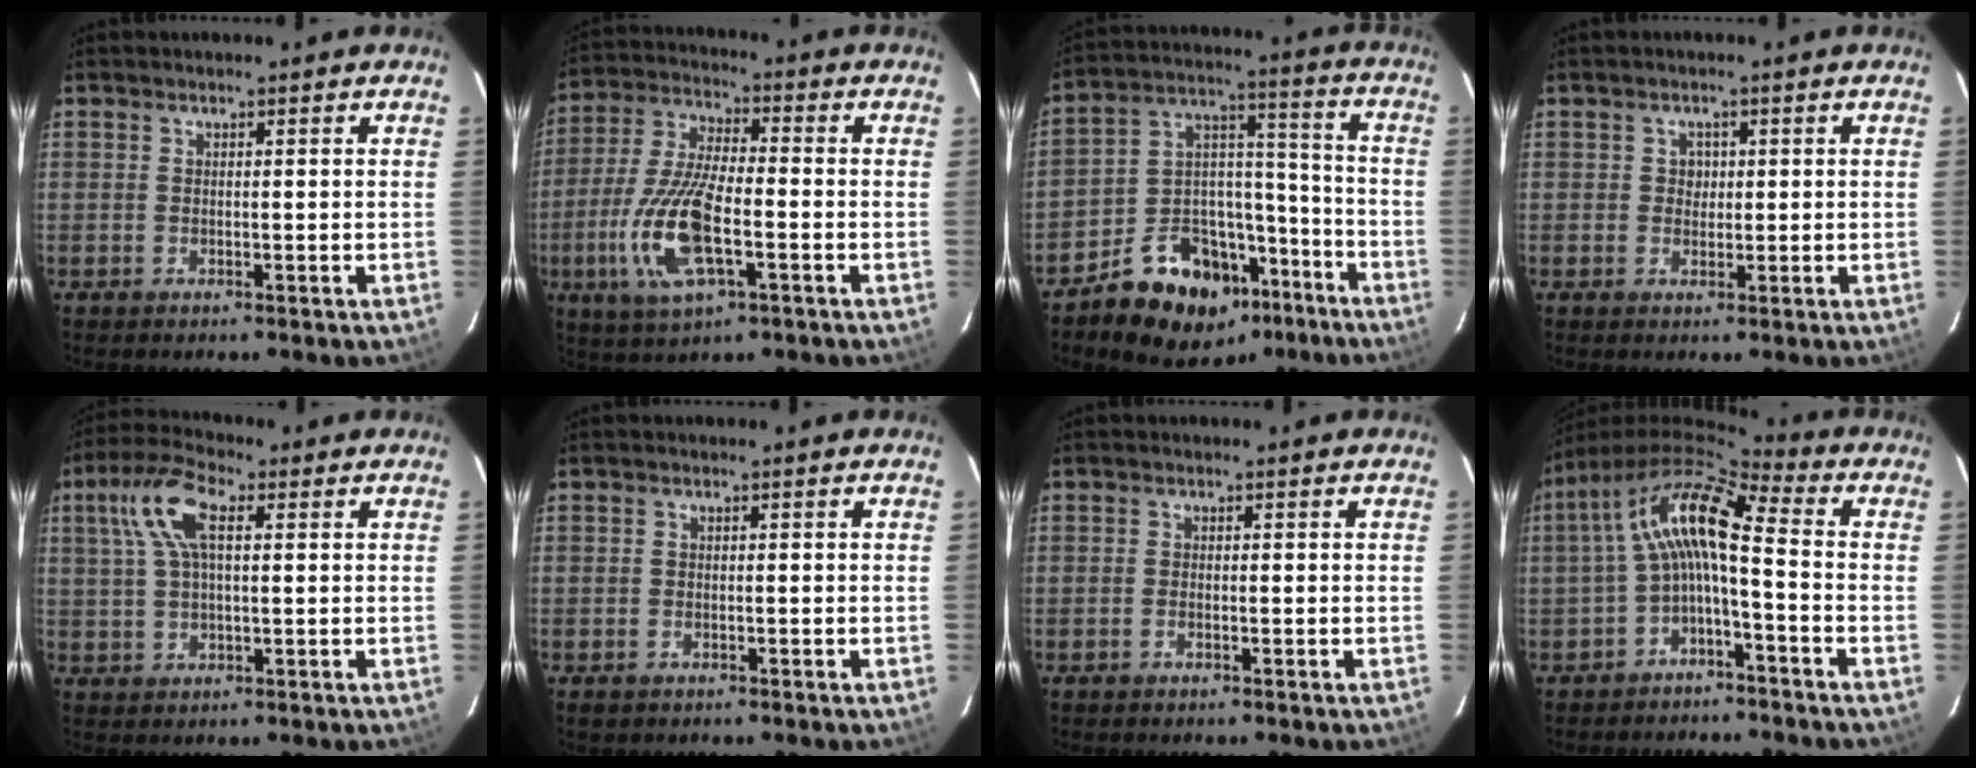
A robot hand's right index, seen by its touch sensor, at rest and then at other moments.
{"total": 14.9, "force": [-4.6, 5.4, 13.1], "torque": [-0.285, -0.010, -0.090]}
{"total": 18.1, "force": [-11.7, 11.4, 8.0], "torque": [-0.150, 0.064, -0.159]}
{"total": 1.8, "force": [0.2, 1.8, 0.3], "torque": [-0.003, 0.006, 0.002]}
{"total": 8.9, "force": [2.8, 3.6, 7.7], "torque": [-0.158, 0.024, 0.052]}
{"total": 1.2, "force": [-0.7, 0.9, 0.4], "torque": [-0.007, -0.001, -0.010]}
{"total": 0.7, "force": [-0.4, 0.2, 0.6], "torque": [-0.013, 0.001, -0.009]}
{"total": 10.2, "force": [-0.8, 2.1, 10.0], "torque": [-0.203, 0.024, -0.020]}